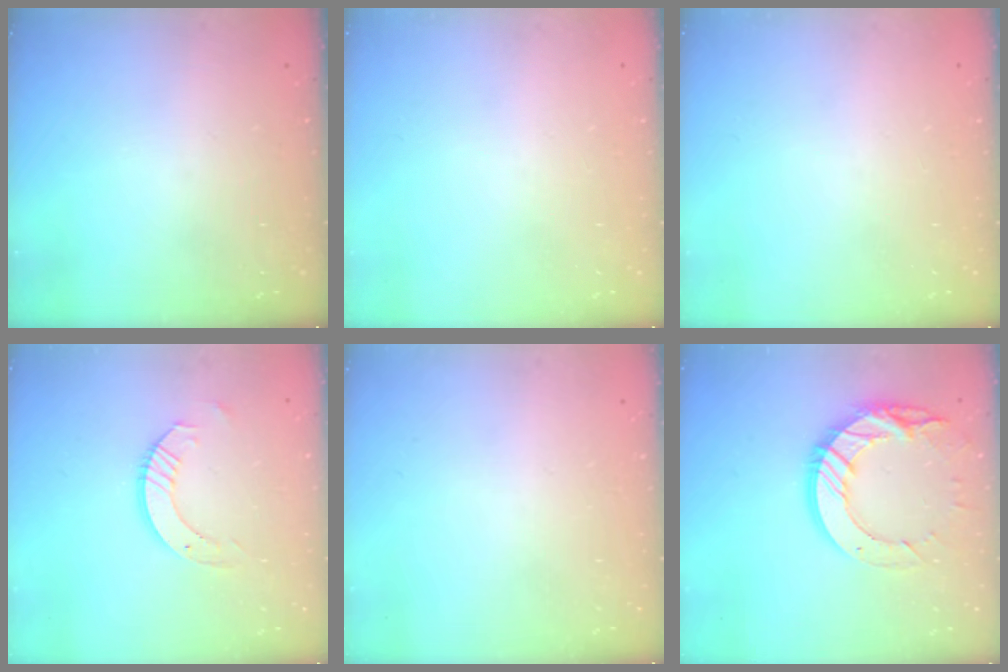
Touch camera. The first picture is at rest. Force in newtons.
{"total": 0.0}
{"total": 0.0}
{"total": 7.6, "press": 7.5, "slide": 0.5}
{"total": 0.0}
{"total": 15.9, "press": 15.8, "slide": 1.5}